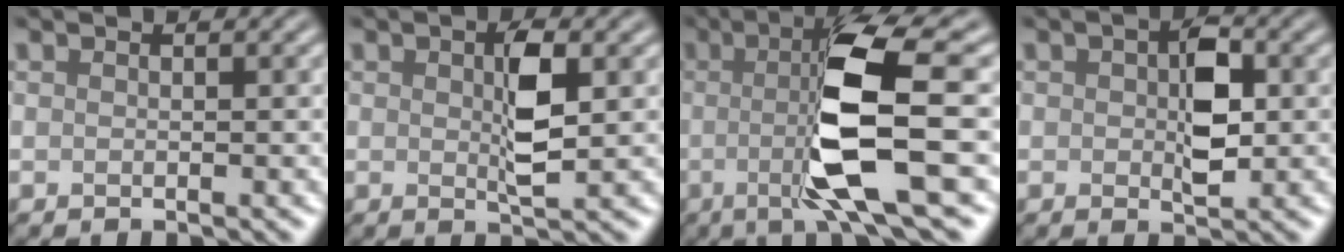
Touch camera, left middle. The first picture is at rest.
{"total": 3.6, "force": [0.5, 1.2, 3.4], "torque": [-0.061, -0.001, 0.009]}
{"total": 9.4, "force": [-0.3, 1.8, 9.2], "torque": [-0.149, -0.008, -0.005]}
{"total": 4.3, "force": [0.2, 2.2, 3.6], "torque": [-0.058, 0.000, 0.002]}